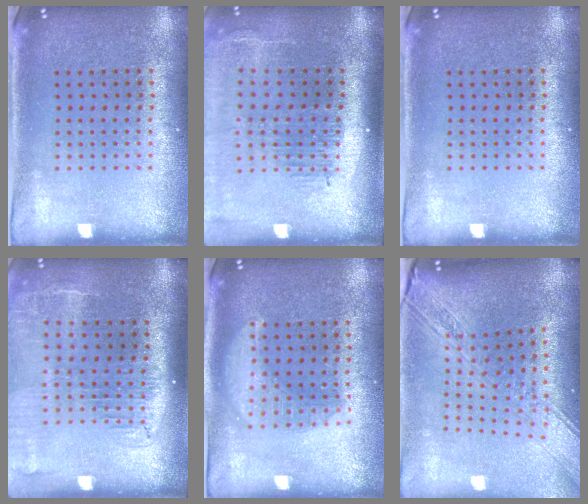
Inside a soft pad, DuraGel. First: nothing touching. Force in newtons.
{"total": 2.4, "press": 1.9, "slide": 1.4}
{"total": 0.0}
{"total": 2.2, "press": 1.8, "slide": 1.3}
{"total": 2.9, "press": 2.9, "slide": 0.3}
{"total": 3.0, "press": 2.3, "slide": 1.9}